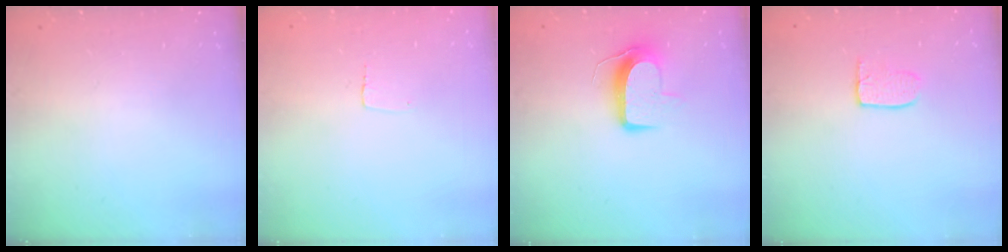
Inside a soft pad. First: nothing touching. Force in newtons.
{"total": 2.3, "press": 2.3, "slide": 0.1}
{"total": 9.3, "press": 9.3, "slide": 0.6}
{"total": 4.9, "press": 4.9, "slide": 0.3}